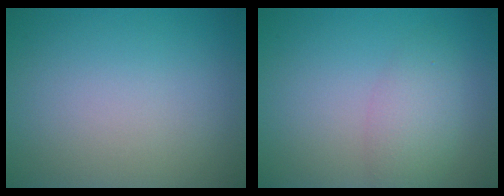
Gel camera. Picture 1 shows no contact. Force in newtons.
{"total": 3.0, "press": 3.0, "slide": 0.0}